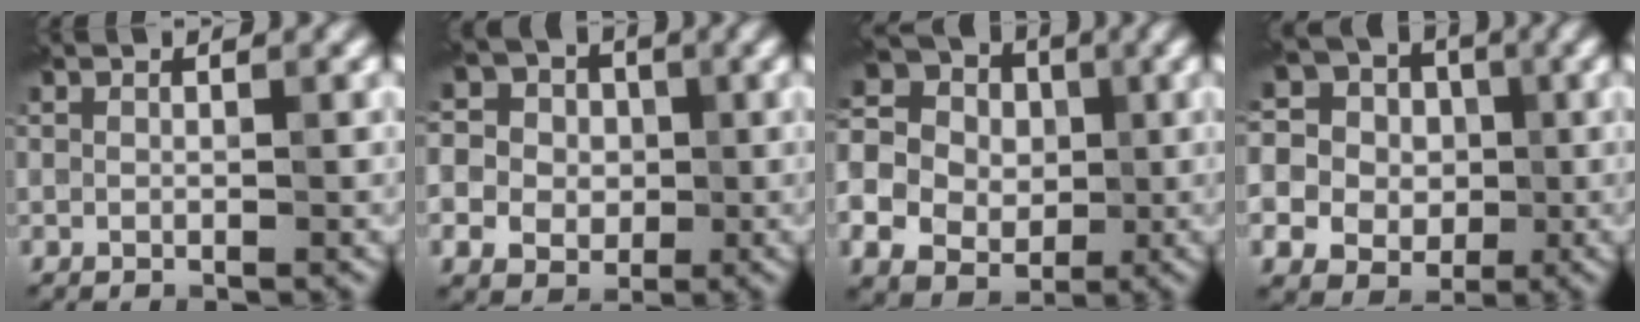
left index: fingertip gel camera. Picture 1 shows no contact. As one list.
[{"total": 9.7, "force": [1.9, 8.6, 4.1], "torque": [-0.092, 0.032, 0.005]}, {"total": 11.8, "force": [-1.1, 10.6, 5.0], "torque": [-0.148, 0.015, -0.048]}, {"total": 12.7, "force": [0.2, 11.8, 4.8], "torque": [-0.142, 0.021, -0.021]}]